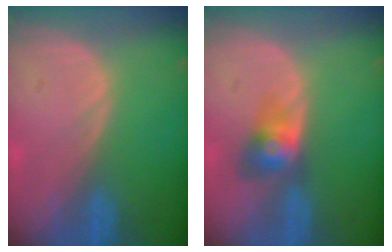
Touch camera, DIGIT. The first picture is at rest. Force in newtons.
{"total": 4.0, "press": 4.0, "slide": 0.2}